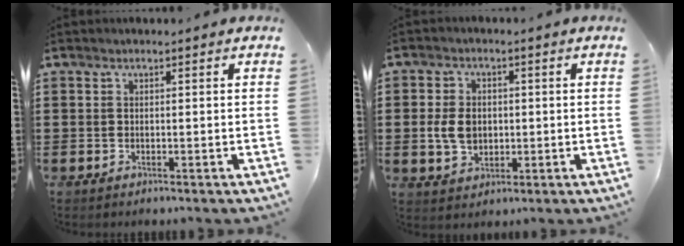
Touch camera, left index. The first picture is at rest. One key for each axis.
{"total": 5.1, "fx": -0.1, "fy": 3.8, "fz": 3.5, "tx": -0.080, "ty": 0.002, "tz": -0.009}